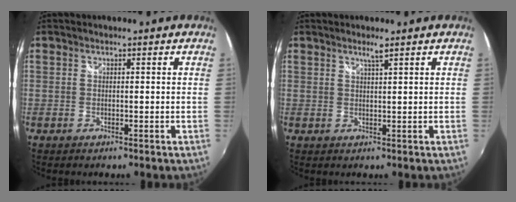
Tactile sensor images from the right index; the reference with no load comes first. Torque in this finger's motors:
{"motor_torque": [0.01, 0.00, 0.00, 0.00]}